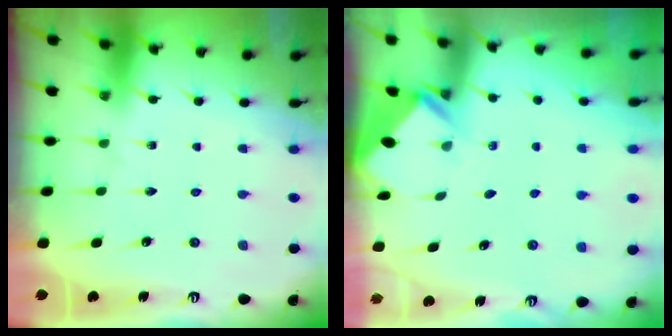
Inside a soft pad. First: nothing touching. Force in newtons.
{"total": 2.8, "press": 2.8, "slide": 0.2}